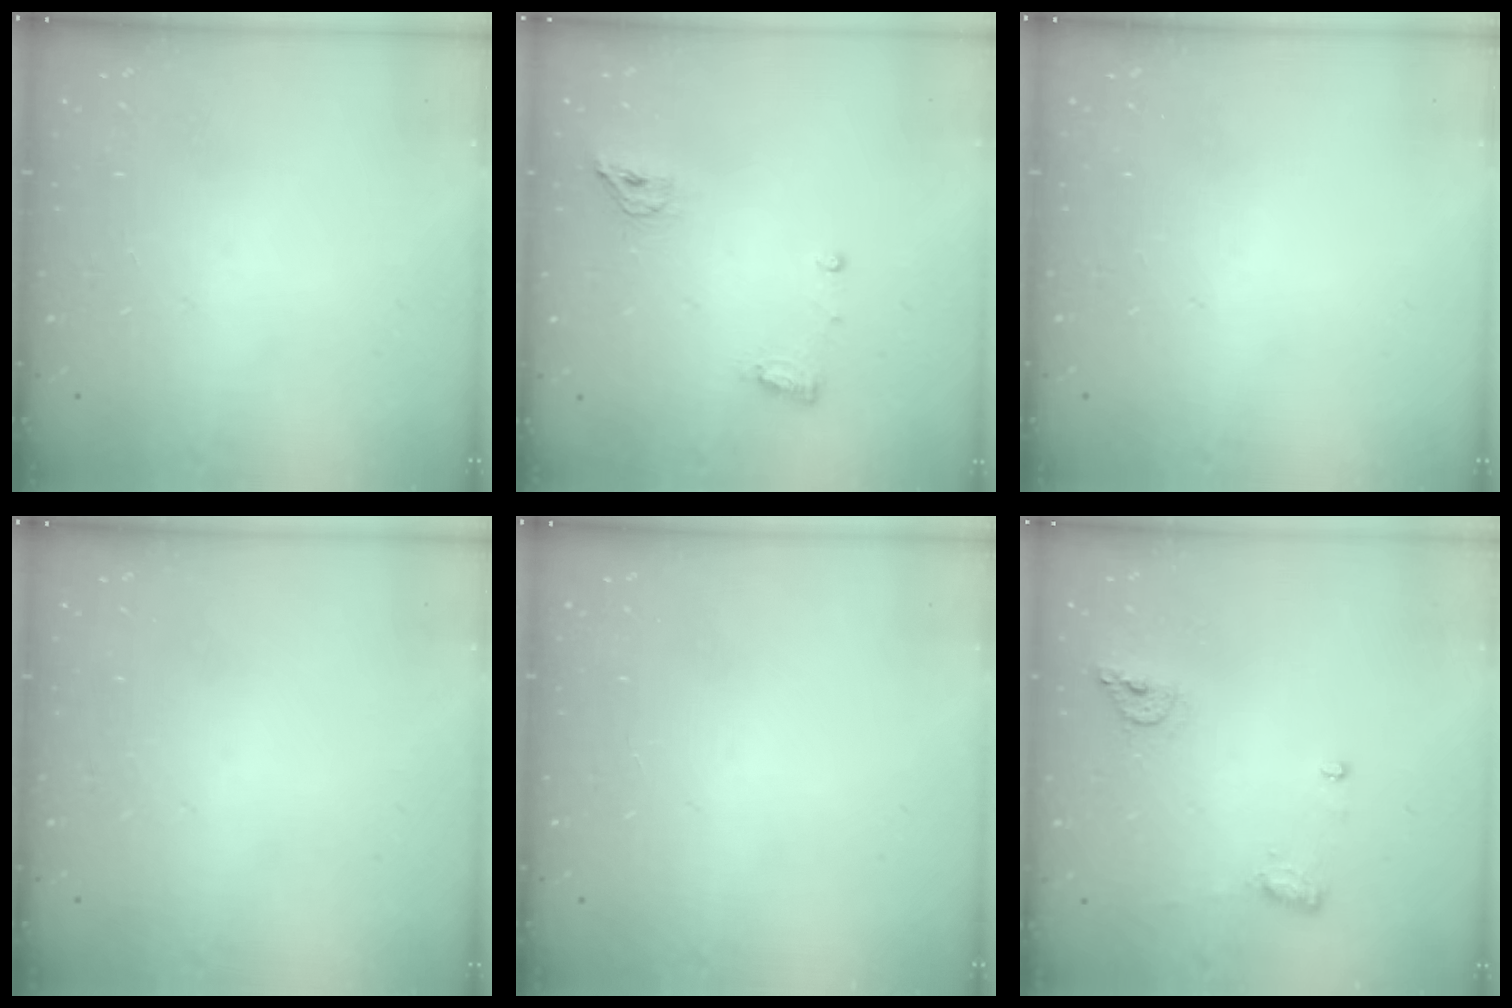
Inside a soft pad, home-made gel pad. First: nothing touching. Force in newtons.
{"total": 8.1, "press": 7.2, "slide": 3.7}
{"total": 0.0}
{"total": 0.0}
{"total": 0.0}
{"total": 7.9, "press": 7.8, "slide": 1.1}